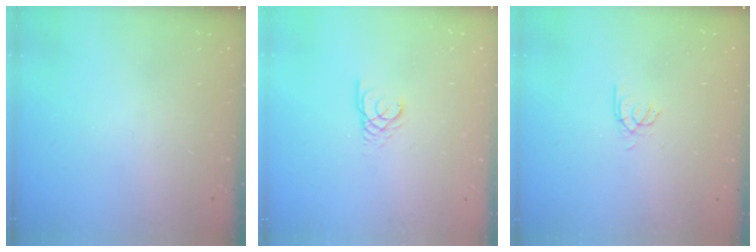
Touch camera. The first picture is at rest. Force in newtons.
{"total": 2.6, "press": 2.6, "slide": 0.1}
{"total": 2.4, "press": 2.3, "slide": 0.4}